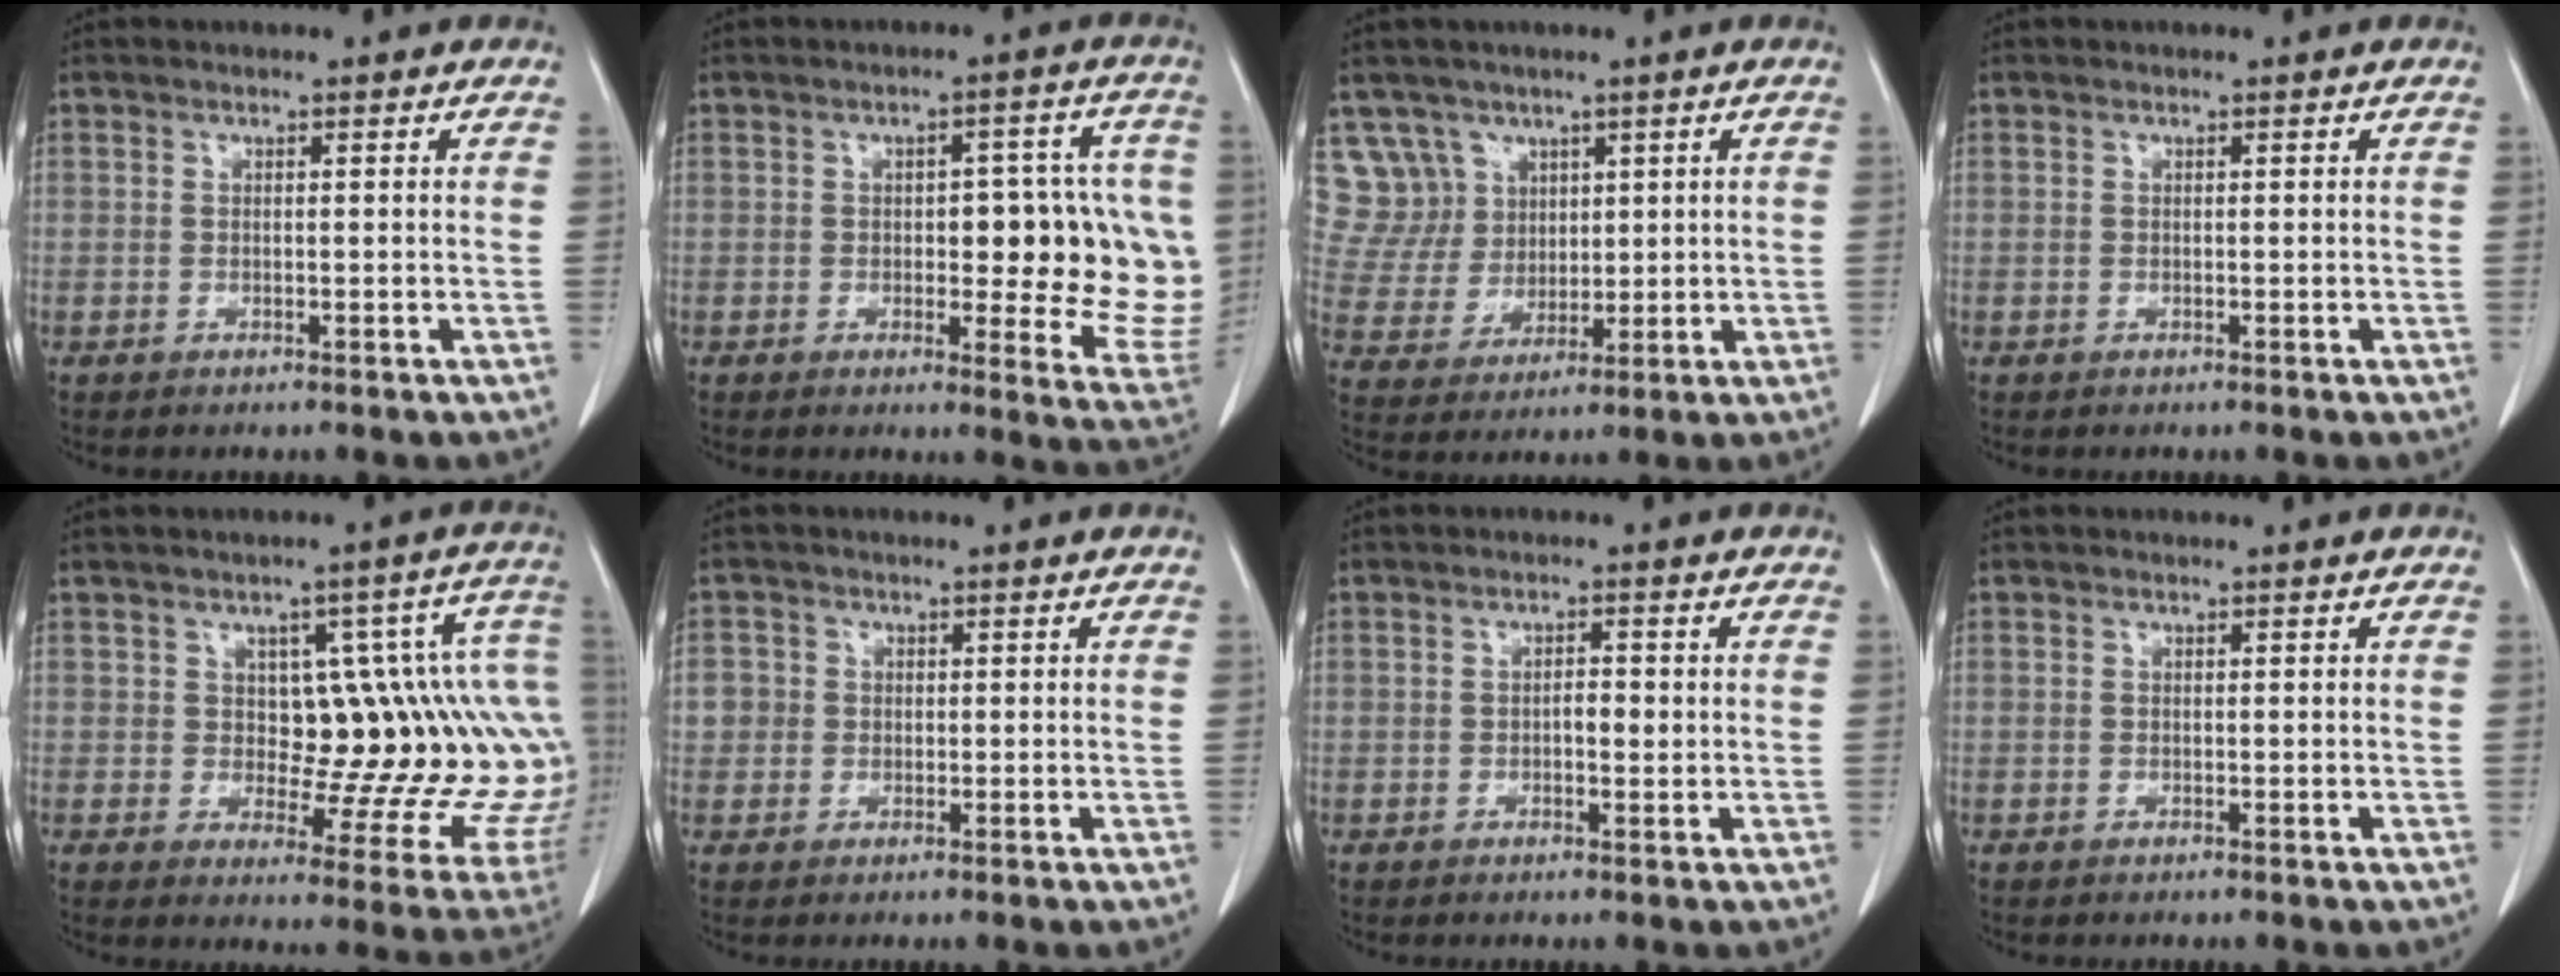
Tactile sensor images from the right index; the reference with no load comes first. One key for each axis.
{"total": 14.2, "fx": 0.1, "fy": 5.4, "fz": 13.1, "tx": -0.139, "ty": 0.011, "tz": 0.008}
{"total": 8.2, "fx": 4.8, "fy": 6.5, "fz": -0.3, "tx": 0.003, "ty": 0.021, "tz": 0.107}
{"total": 0.0}
{"total": 14.7, "fx": 1.9, "fy": 6.3, "fz": 13.1, "tx": -0.133, "ty": 0.022, "tz": 0.026}
{"total": 2.7, "fx": 0.1, "fy": 2.7, "fz": 0.2, "tx": 0.010, "ty": 0.007, "tz": 0.001}
{"total": 2.0, "fx": -0.1, "fy": 0.8, "fz": 1.8, "tx": -0.029, "ty": 0.004, "tz": -0.001}
{"total": 0.0}